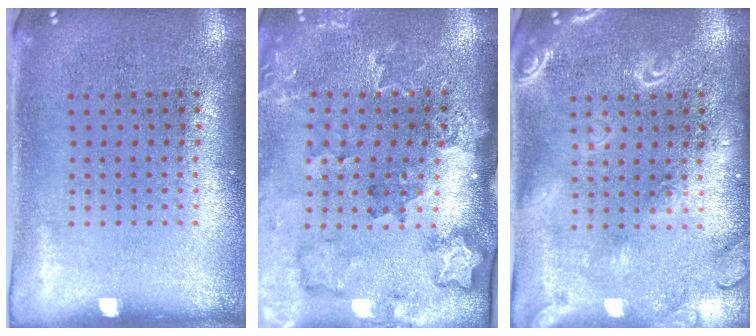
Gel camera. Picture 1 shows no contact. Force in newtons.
{"total": 2.0, "press": 1.9, "slide": 0.4}
{"total": 1.9, "press": 1.9, "slide": 0.2}